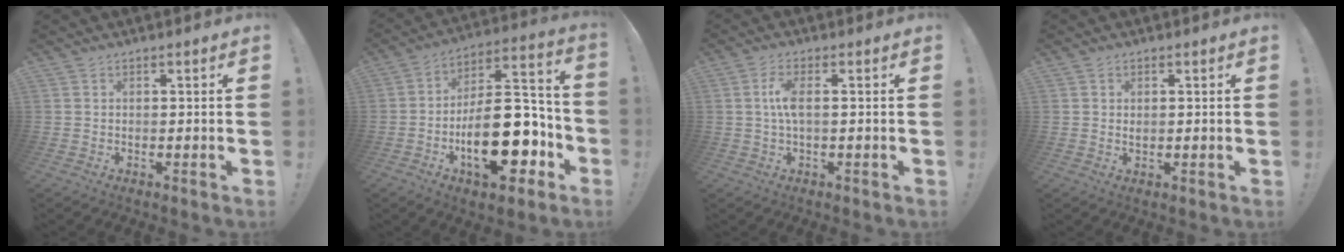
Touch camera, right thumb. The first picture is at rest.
{"total": 24.9, "force": [-8.4, 11.7, 20.3], "torque": [-0.328, 0.062, -0.119]}
{"total": 5.5, "force": [0.2, 1.7, 5.2], "torque": [-0.097, -0.001, 0.002]}
{"total": 0.6, "force": [0.3, 0.5, 0.3], "torque": [-0.001, -0.001, 0.006]}